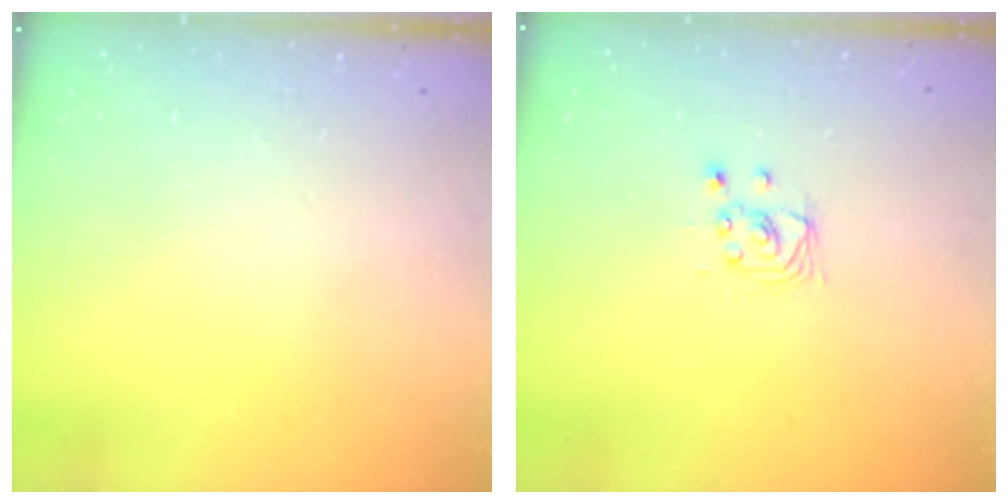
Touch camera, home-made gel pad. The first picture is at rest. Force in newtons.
{"total": 2.9, "press": 2.9, "slide": 0.2}